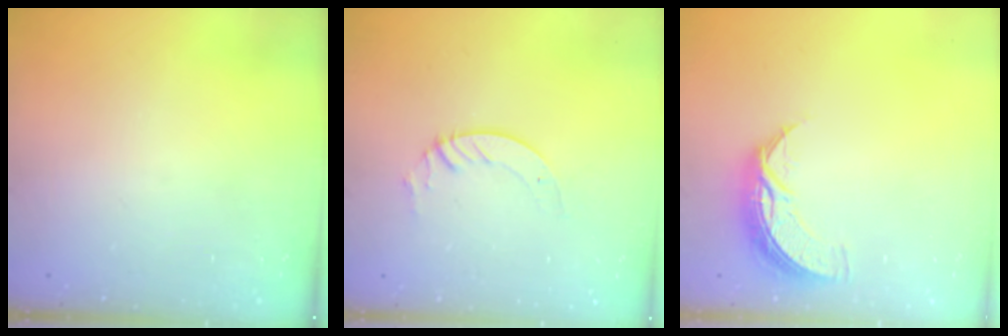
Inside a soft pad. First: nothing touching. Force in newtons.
{"total": 4.5, "press": 4.4, "slide": 0.4}
{"total": 8.7, "press": 8.7, "slide": 0.3}